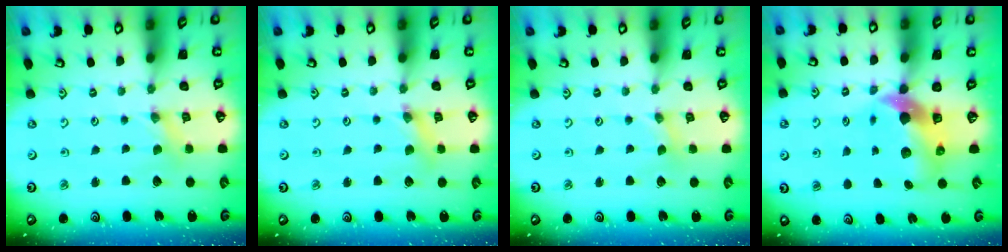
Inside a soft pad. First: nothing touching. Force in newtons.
{"total": 2.8, "press": 2.8, "slide": 0.4}
{"total": 0.8, "press": 0.8, "slide": 0.2}
{"total": 9.4, "press": 9.3, "slide": 1.3}